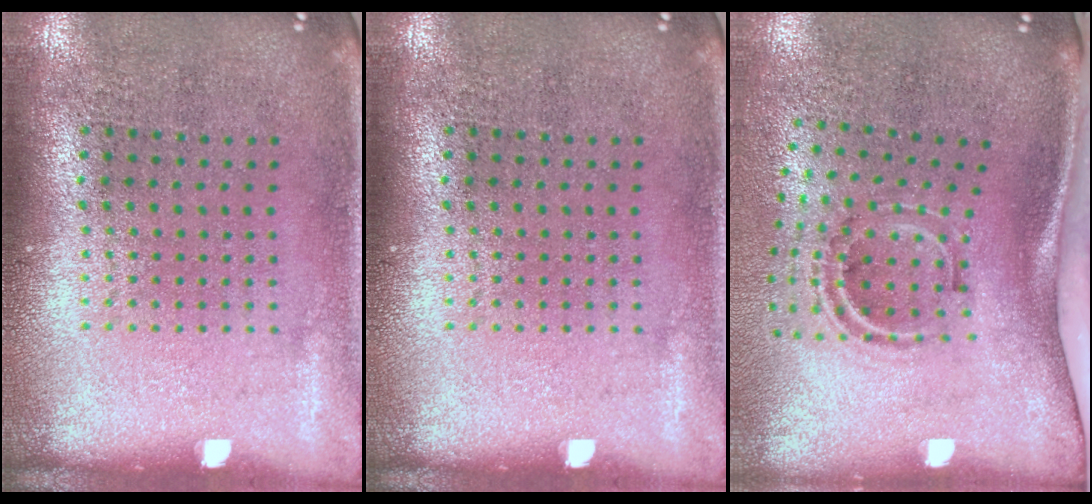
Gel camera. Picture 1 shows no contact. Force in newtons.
{"total": 0.0}
{"total": 2.1, "press": 1.2, "slide": 1.8}